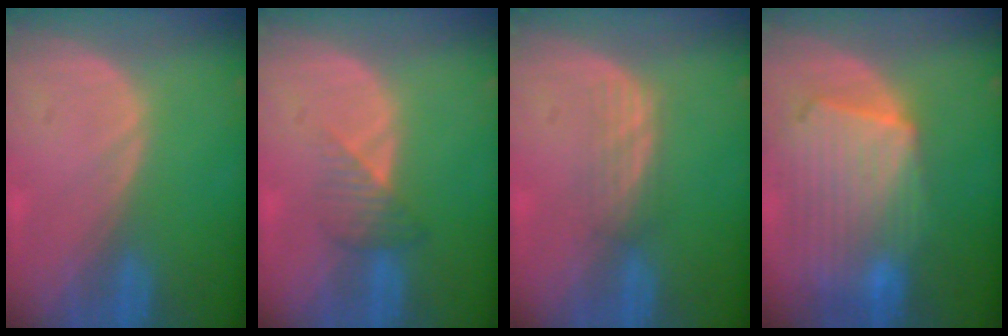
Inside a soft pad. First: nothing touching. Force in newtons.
{"total": 3.3, "press": 3.1, "slide": 1.1}
{"total": 3.0, "press": 2.6, "slide": 1.5}
{"total": 10.8, "press": 9.4, "slide": 5.4}